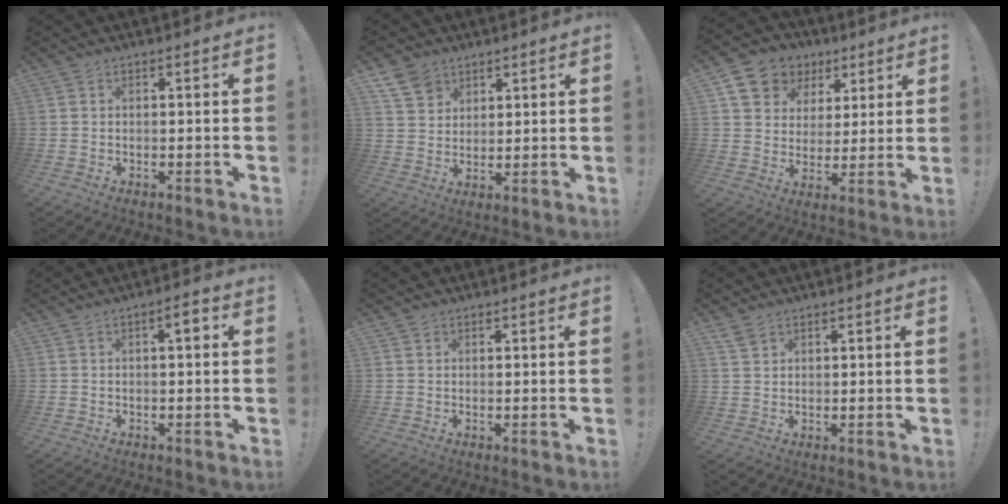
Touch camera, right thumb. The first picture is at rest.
{"total": 8.1, "force": [5.4, 5.6, 2.3], "torque": [-0.042, -0.030, 0.107]}
{"total": 11.5, "force": [6.1, 9.1, 3.5], "torque": [-0.055, -0.039, 0.125]}
{"total": 2.5, "force": [-0.1, 0.6, 2.4], "torque": [-0.034, 0.003, -0.009]}
{"total": 1.0, "force": [0.7, 0.7, 0.1], "torque": [0.005, -0.004, 0.011]}
{"total": 4.6, "force": [3.3, 2.3, 2.2], "torque": [-0.035, -0.018, 0.063]}